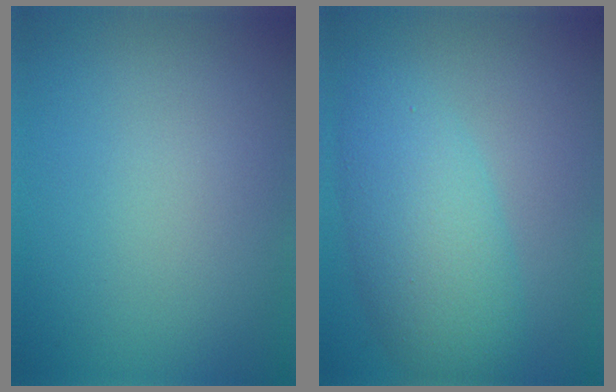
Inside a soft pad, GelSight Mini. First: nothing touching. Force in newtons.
{"total": 5.9, "press": 5.9, "slide": 0.1}